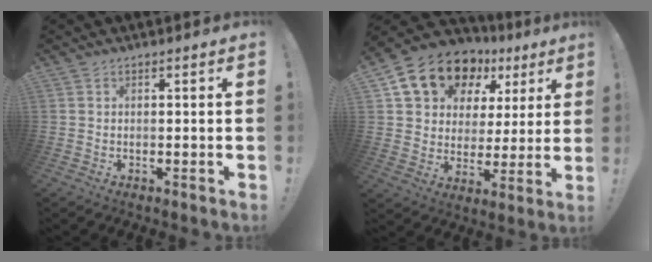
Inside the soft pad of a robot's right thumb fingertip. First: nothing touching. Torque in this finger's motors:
{"motor_torque": [2.29, 2.52, 0.49, 0.39, 0.10]}